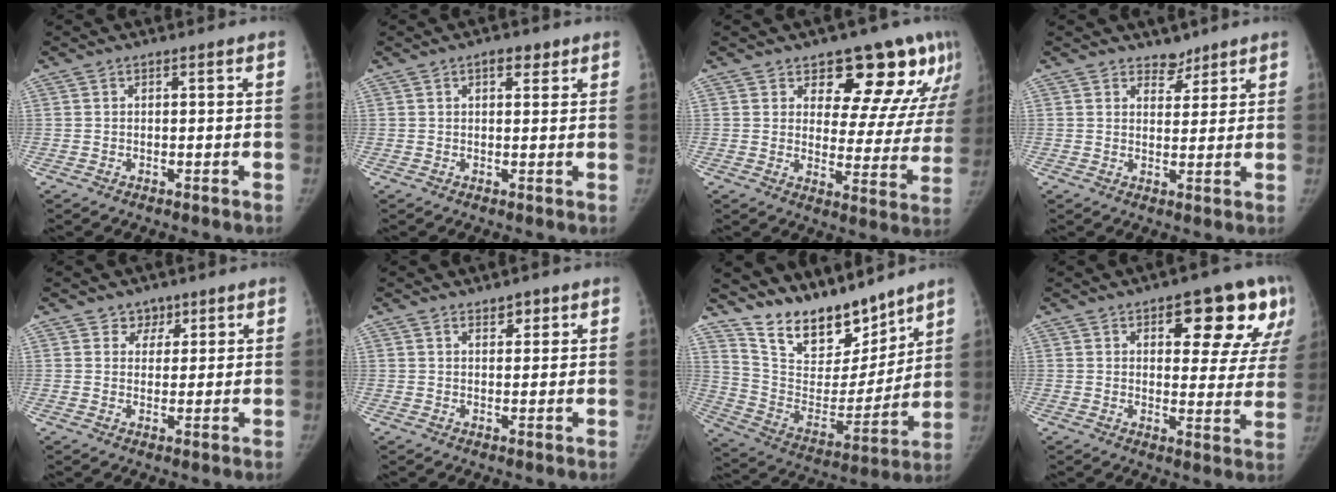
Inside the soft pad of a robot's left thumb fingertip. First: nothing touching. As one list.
[{"total": 3.2, "force": [1.8, 1.7, 2.1], "torque": [-0.016, -0.005, 0.024]}, {"total": 18.1, "force": [11.6, 8.7, 10.8], "torque": [-0.077, -0.062, 0.140]}, {"total": 3.4, "force": [2.8, 1.9, 0.4], "torque": [0.017, -0.021, 0.043]}, {"total": 3.6, "force": [2.3, 2.8, 0.3], "torque": [0.023, -0.011, 0.032]}, {"total": 2.6, "force": [1.8, 1.4, 1.3], "torque": [-0.004, -0.011, 0.029]}, {"total": 20.3, "force": [16.8, 8.1, 7.9], "torque": [-0.093, -0.100, 0.297]}, {"total": 17.6, "force": [8.7, 7.2, 13.5], "torque": [-0.122, -0.029, 0.110]}]